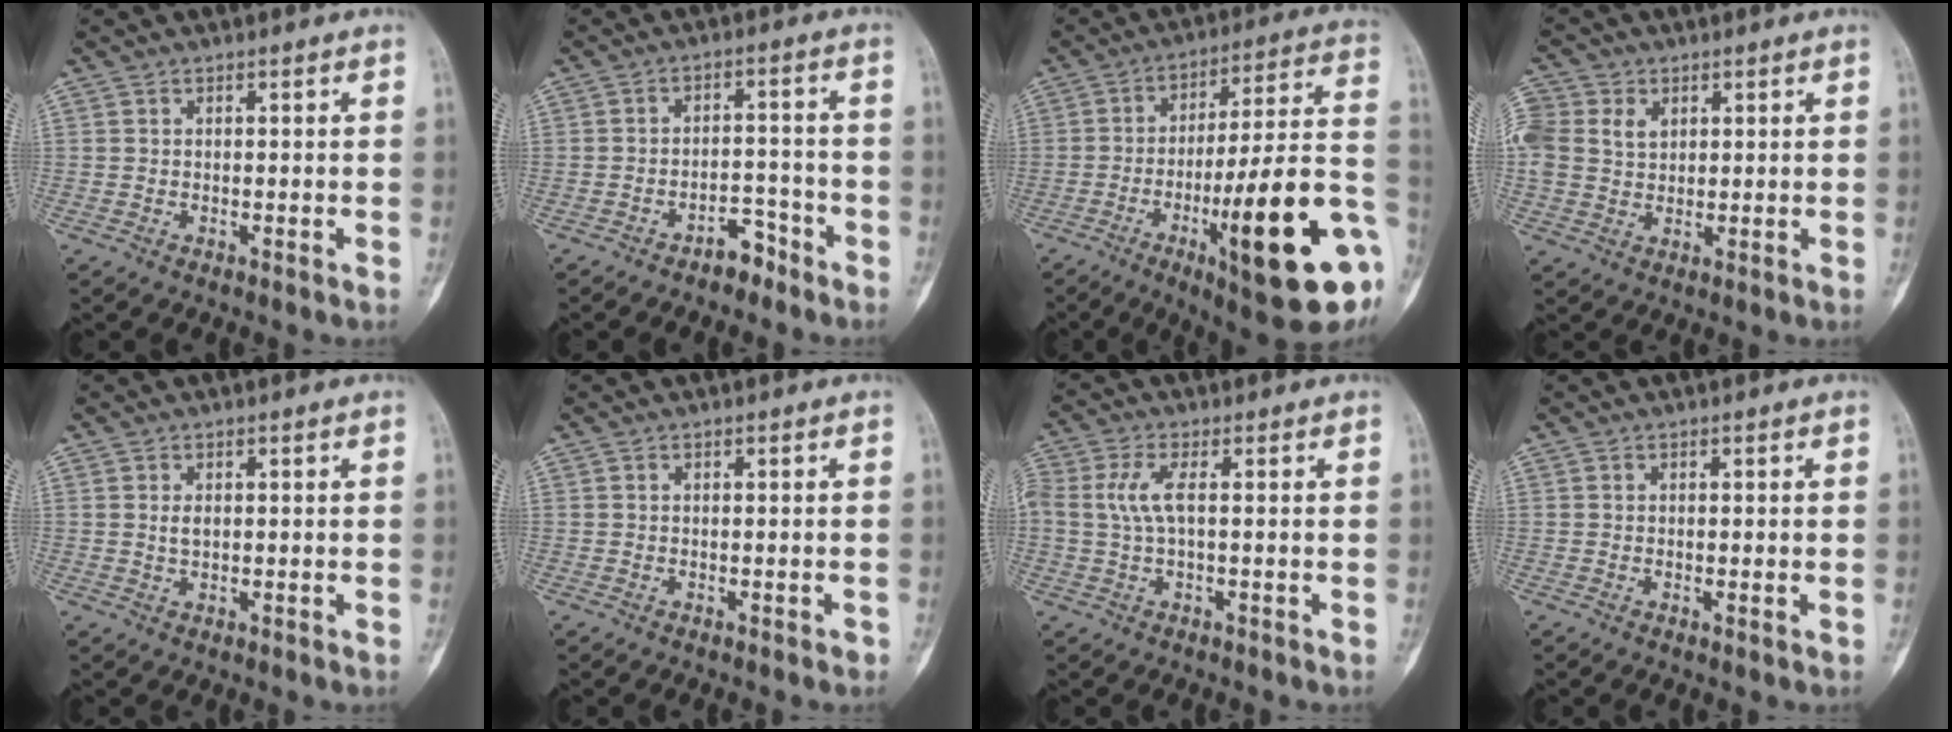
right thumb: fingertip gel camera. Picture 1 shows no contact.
{"total": 4.7, "force": [-3.5, 2.5, 1.9], "torque": [-0.010, 0.038, -0.051]}
{"total": 26.5, "force": [-8.3, 5.4, 24.5], "torque": [-0.312, 0.016, -0.113]}
{"total": 11.6, "force": [3.5, 9.2, 6.2], "torque": [-0.152, 0.014, 0.065]}
{"total": 2.6, "force": [0.5, 1.4, 2.1], "torque": [-0.033, -0.007, 0.011]}
{"total": 0.6, "force": [-0.4, 0.2, 0.3], "torque": [0.000, 0.000, -0.005]}
{"total": 5.5, "force": [0.5, 2.1, 5.0], "torque": [-0.142, 0.014, 0.008]}
{"total": 0.8, "force": [-0.1, 0.2, 0.8], "torque": [-0.007, -0.002, -0.001]}